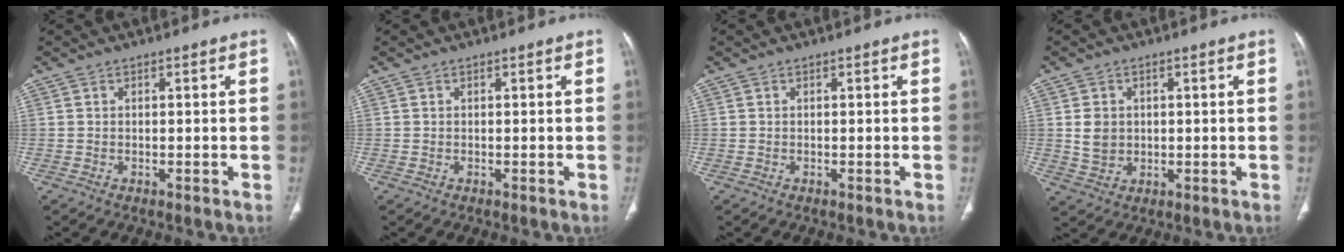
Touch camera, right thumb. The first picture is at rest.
{"total": 0.0}
{"total": 0.0}
{"total": 4.6, "force": [0.6, 3.8, 2.5], "torque": [-0.032, -0.004, 0.018]}